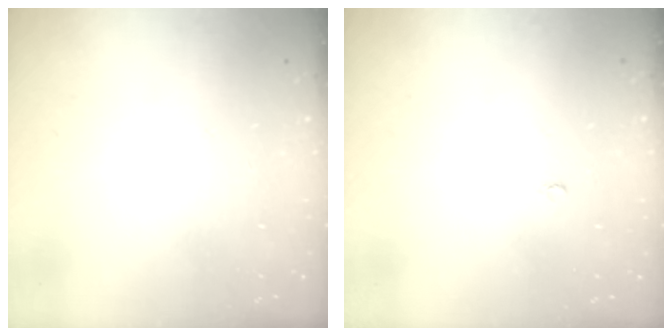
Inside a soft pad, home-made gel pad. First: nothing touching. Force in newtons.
{"total": 2.1, "press": 2.1, "slide": 0.2}